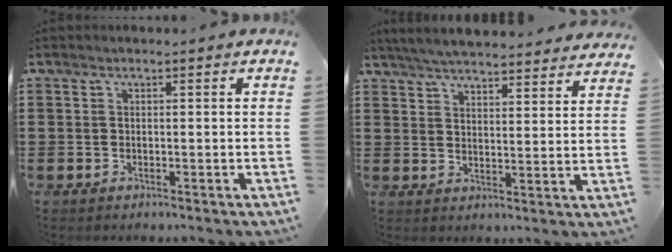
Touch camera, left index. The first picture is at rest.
{"total": 5.6, "force": [5.5, -0.2, 1.2], "torque": [-0.044, -0.027, 0.098]}